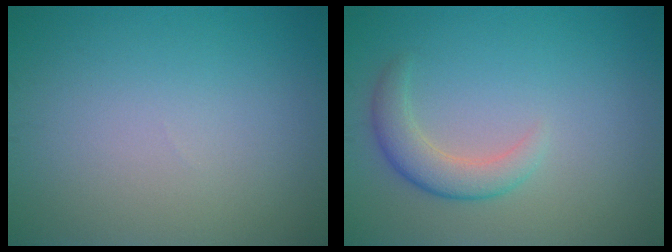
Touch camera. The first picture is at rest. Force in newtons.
{"total": 2.9, "press": 2.9, "slide": 0.2}